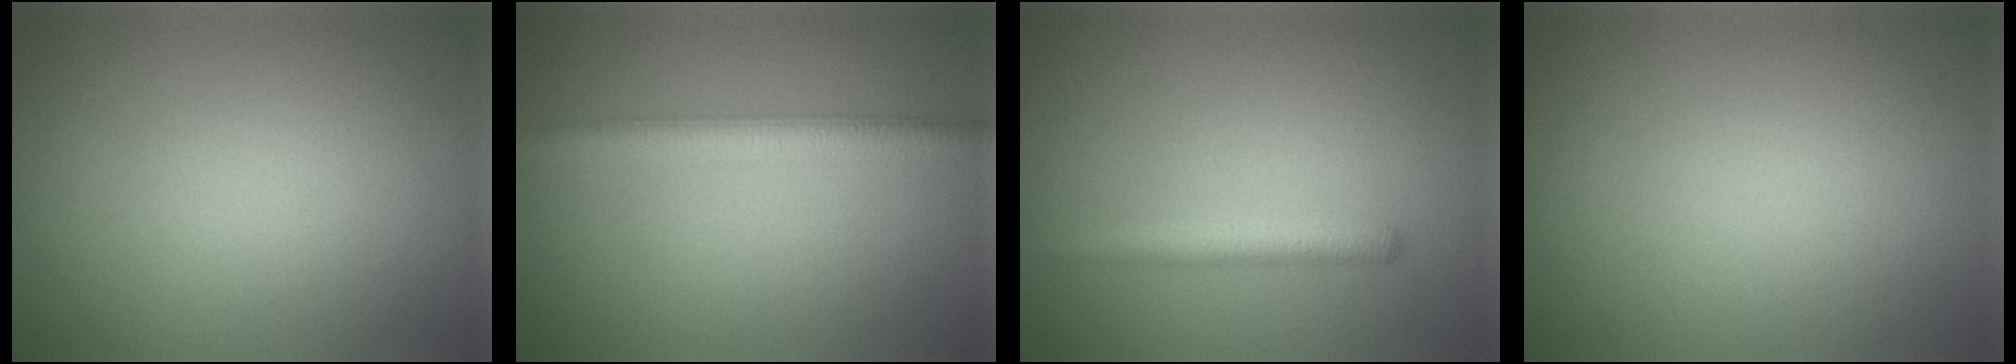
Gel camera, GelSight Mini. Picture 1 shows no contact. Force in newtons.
{"total": 3.7, "press": 3.7, "slide": 0.1}
{"total": 2.2, "press": 2.2, "slide": 0.1}
{"total": 0.0}